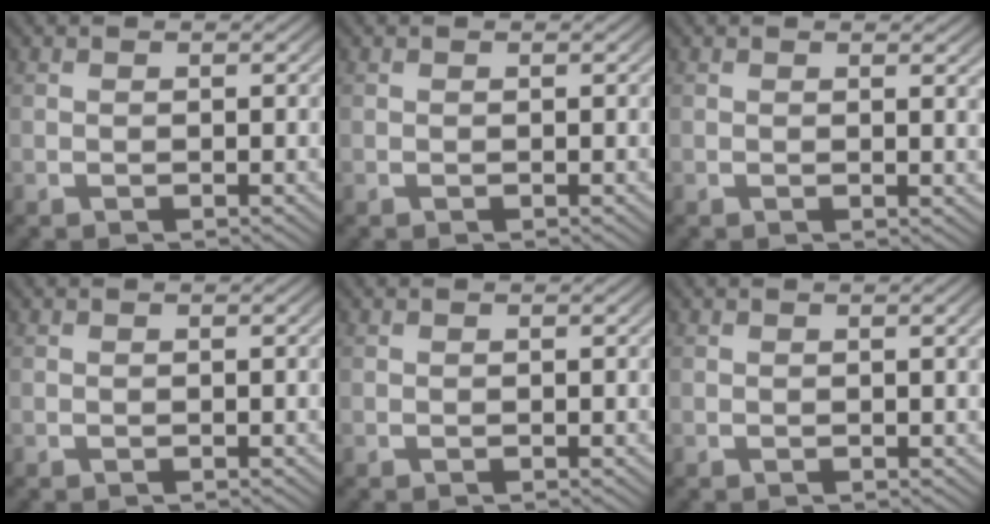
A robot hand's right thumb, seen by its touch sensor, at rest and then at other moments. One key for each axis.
{"total": 0.0}
{"total": 0.9, "fx": 0.6, "fy": -0.1, "fz": 0.7, "tx": -0.010, "ty": -0.004, "tz": 0.008}
{"total": 0.0}
{"total": 0.0}
{"total": 0.6, "fx": 0.1, "fy": -0.1, "fz": 0.6, "tx": -0.007, "ty": 0.003, "tz": 0.003}